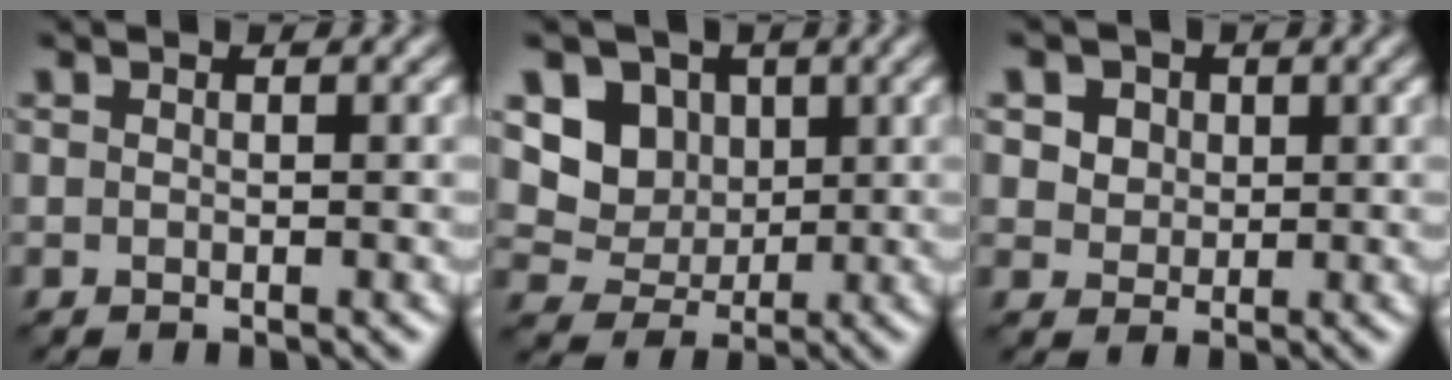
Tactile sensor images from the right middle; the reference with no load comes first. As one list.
[{"total": 4.8, "force": [1.5, 4.1, 2.0], "torque": [-0.047, -0.017, 0.022]}, {"total": 5.0, "force": [2.4, 3.7, 2.4], "torque": [-0.055, 0.003, 0.031]}]